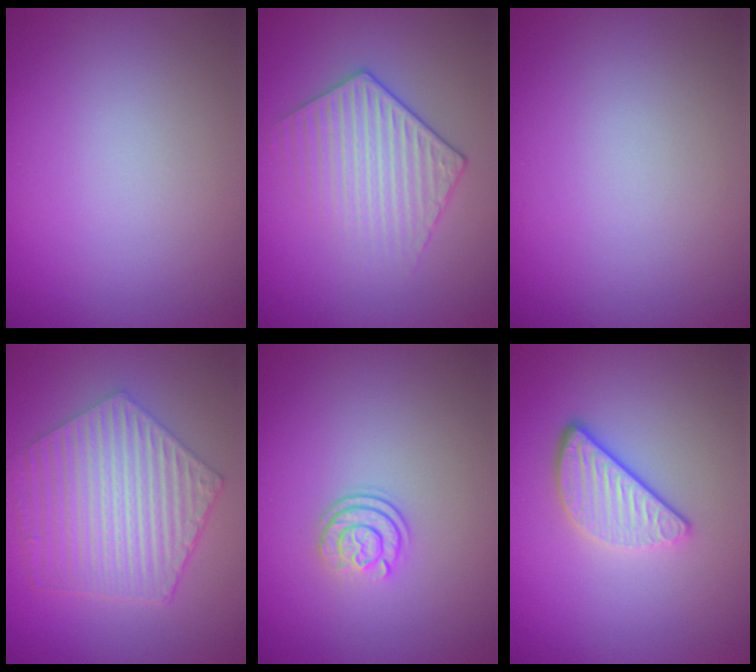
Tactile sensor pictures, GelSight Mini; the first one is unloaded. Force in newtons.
{"total": 3.6, "press": 3.2, "slide": 1.6}
{"total": 0.0}
{"total": 6.3, "press": 4.8, "slide": 4.1}
{"total": 2.3, "press": 1.7, "slide": 1.6}
{"total": 3.3, "press": 2.7, "slide": 1.9}